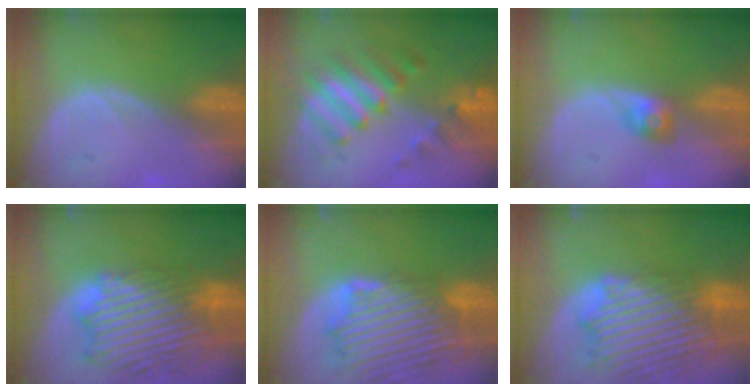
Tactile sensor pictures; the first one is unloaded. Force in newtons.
{"total": 7.7, "press": 7.7, "slide": 0.7}
{"total": 2.8, "press": 2.6, "slide": 1.0}
{"total": 14.1, "press": 12.0, "slide": 7.3}
{"total": 13.5, "press": 11.7, "slide": 6.8}
{"total": 14.5, "press": 12.3, "slide": 7.6}